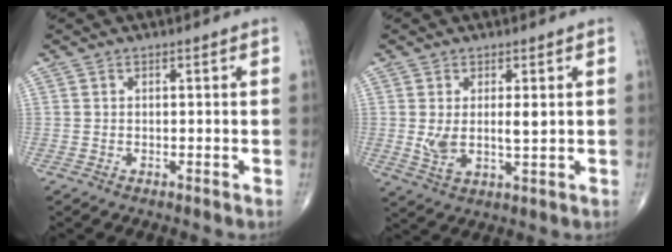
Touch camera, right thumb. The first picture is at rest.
{"total": 5.8, "force": [0.9, 2.4, 5.2], "torque": [-0.092, -0.014, 0.021]}